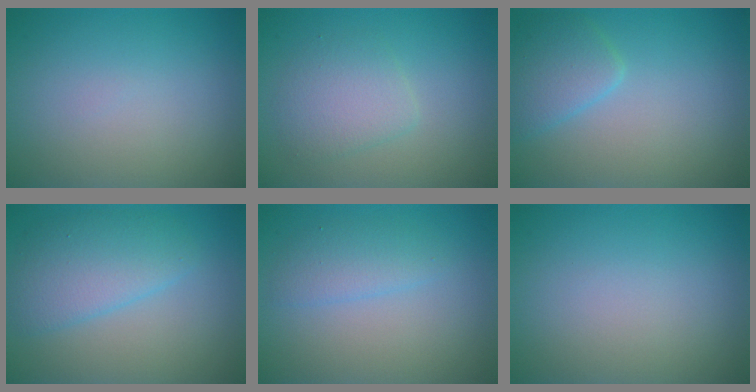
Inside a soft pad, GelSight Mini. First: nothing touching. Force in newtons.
{"total": 2.8, "press": 2.8, "slide": 0.1}
{"total": 2.8, "press": 2.8, "slide": 0.1}
{"total": 4.1, "press": 4.1, "slide": 0.2}
{"total": 2.0, "press": 2.0, "slide": 0.1}
{"total": 0.0}